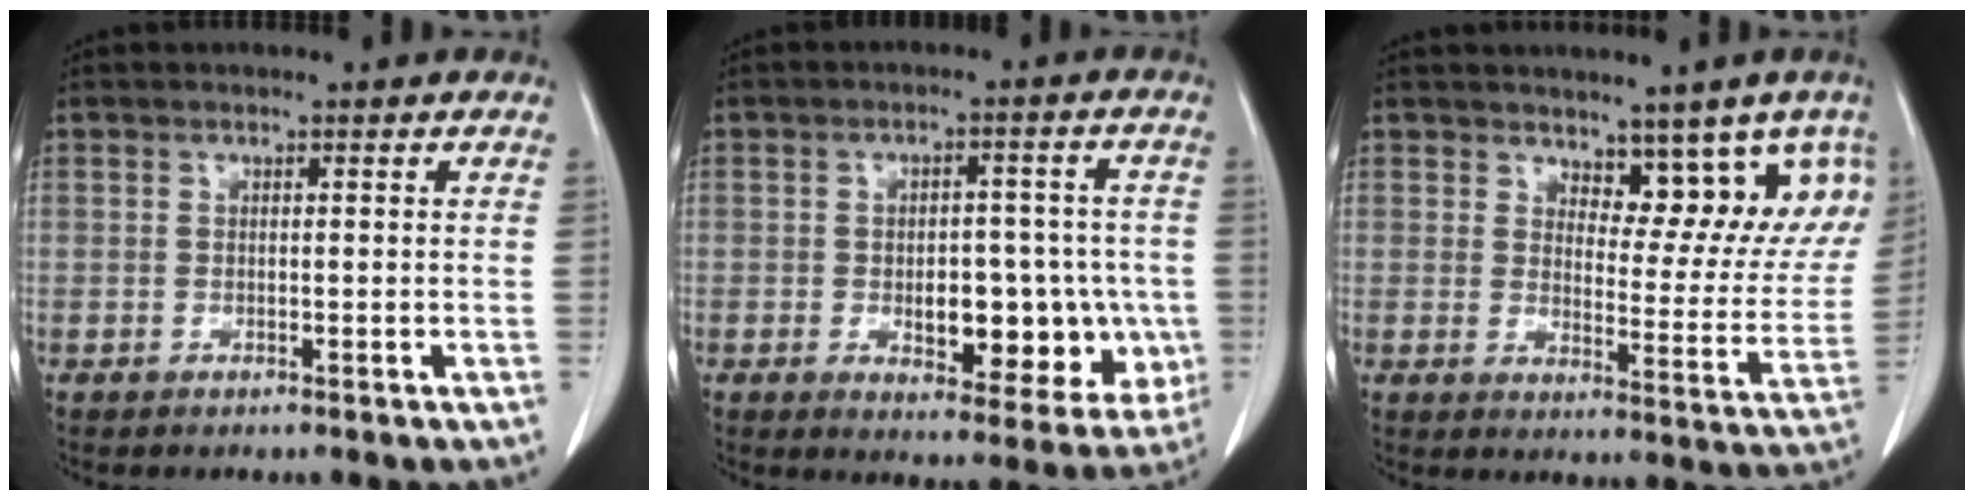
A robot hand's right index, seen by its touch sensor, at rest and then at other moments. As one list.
[{"total": 12.3, "force": [-2.6, 6.4, 10.2], "torque": [-0.117, 0.016, -0.017]}, {"total": 10.4, "force": [7.6, 4.7, 5.3], "torque": [-0.039, -0.013, 0.096]}]